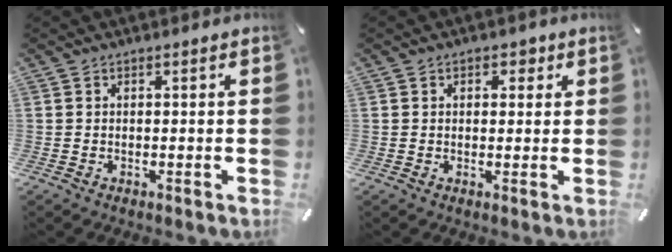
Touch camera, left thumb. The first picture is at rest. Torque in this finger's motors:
{"motor_torque": [-0.09, -0.31, 0.15, 0.16, -0.01]}